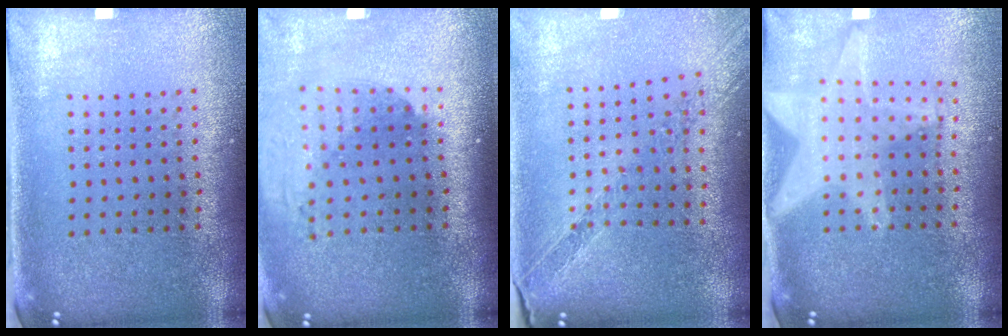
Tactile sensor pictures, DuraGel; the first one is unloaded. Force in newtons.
{"total": 1.9, "press": 1.4, "slide": 1.3}
{"total": 1.2, "press": 1.2, "slide": 0.2}
{"total": 2.1, "press": 1.7, "slide": 1.2}